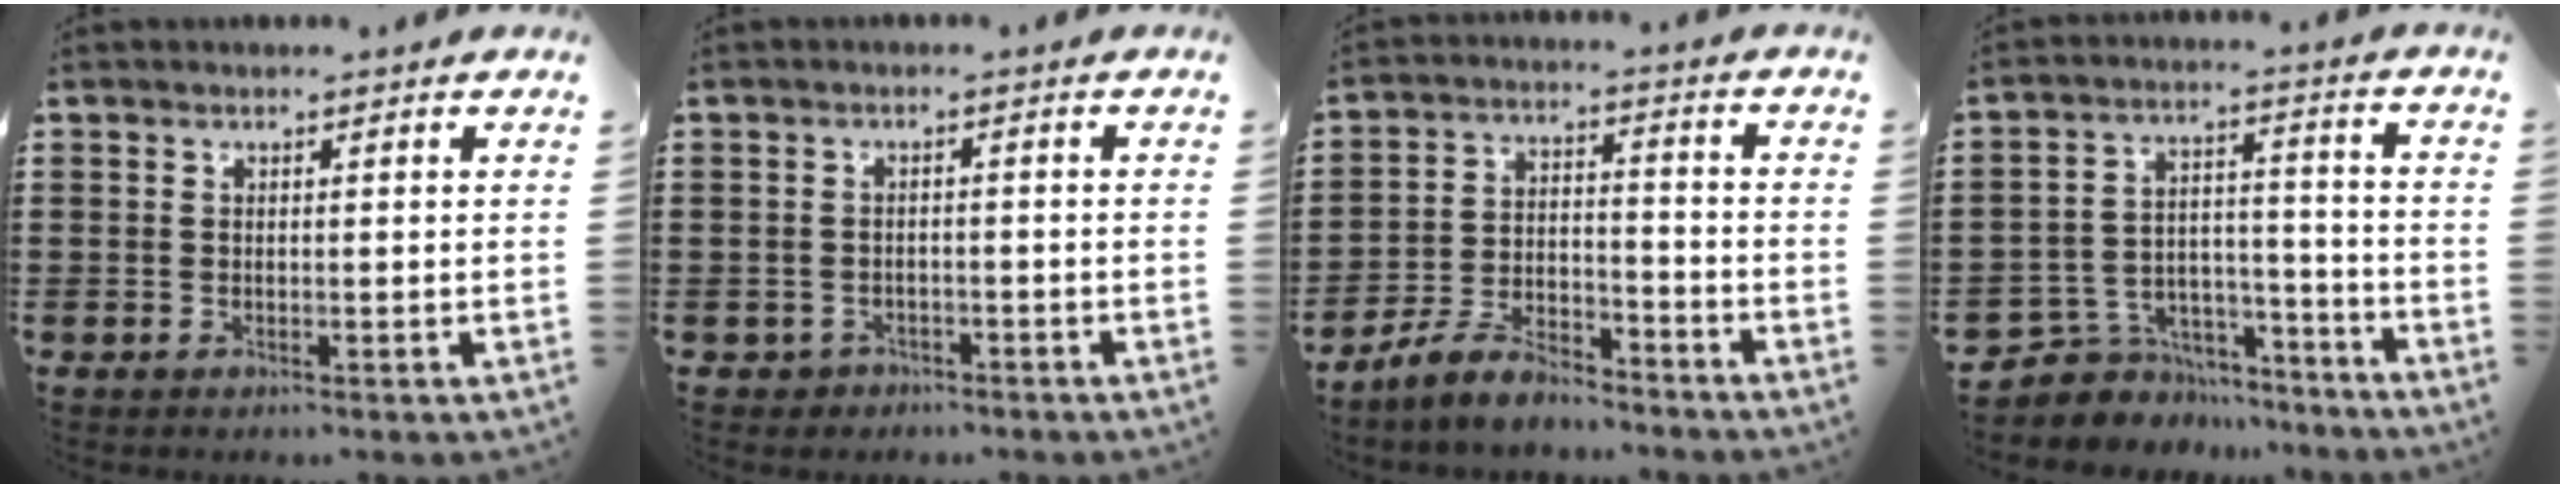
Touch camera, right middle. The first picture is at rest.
{"total": 1.5, "force": [-1.3, 0.8, 0.0], "torque": [-0.006, 0.002, -0.030]}
{"total": 6.7, "force": [-6.2, 1.5, 2.3], "torque": [-0.054, 0.007, -0.121]}
{"total": 5.5, "force": [-4.8, 2.8, 0.2], "torque": [-0.019, 0.012, -0.099]}